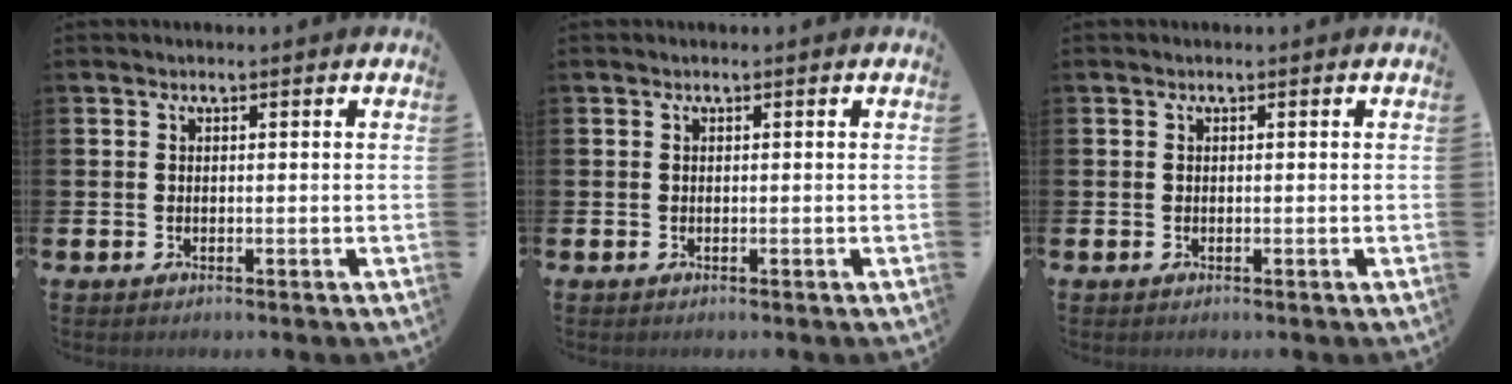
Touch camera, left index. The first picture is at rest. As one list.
[{"total": 0.0}, {"total": 0.0}]